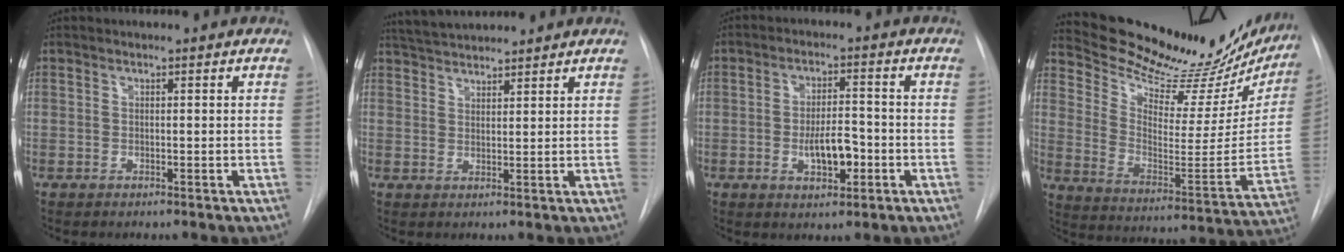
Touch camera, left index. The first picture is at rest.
{"total": 5.7, "force": [5.5, 0.5, 1.6], "torque": [-0.034, 0.029, 0.098]}
{"total": 6.1, "force": [-2.3, 2.4, 5.1], "torque": [-0.086, -0.001, -0.033]}
{"total": 27.0, "force": [24.4, 6.9, 9.5], "torque": [-0.145, -0.079, 0.324]}